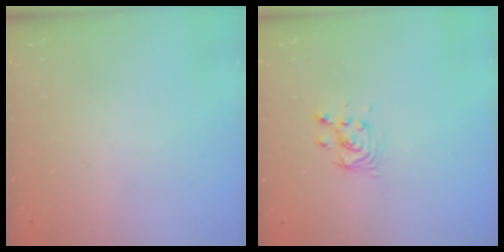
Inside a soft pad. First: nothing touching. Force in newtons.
{"total": 4.1, "press": 4.1, "slide": 0.3}